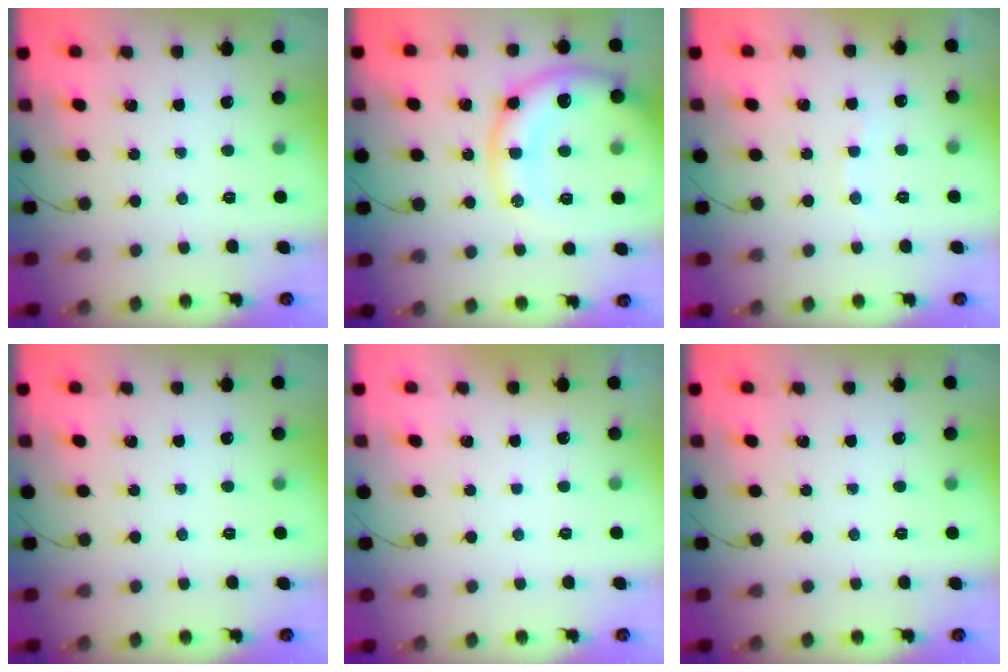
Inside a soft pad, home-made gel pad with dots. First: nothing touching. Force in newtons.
{"total": 17.0, "press": 16.9, "slide": 2.4}
{"total": 5.5, "press": 5.5, "slide": 0.9}
{"total": 0.0}
{"total": 3.0, "press": 3.0, "slide": 0.1}
{"total": 0.0}